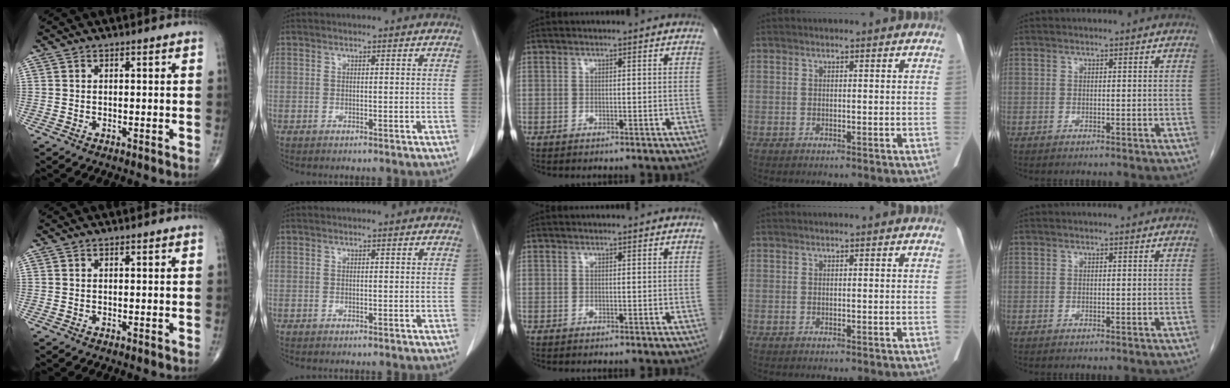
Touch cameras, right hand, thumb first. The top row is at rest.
{}